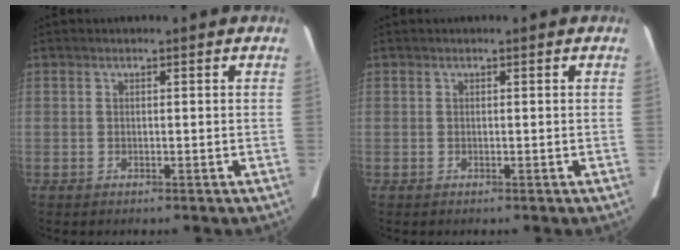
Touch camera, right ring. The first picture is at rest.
{"total": 0.0}